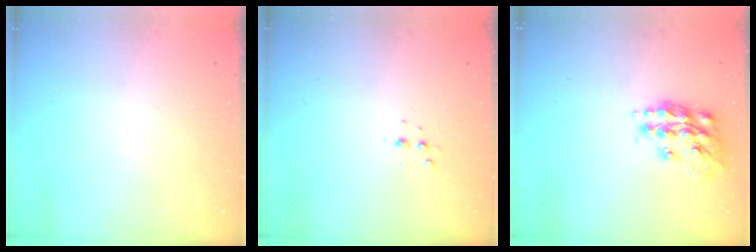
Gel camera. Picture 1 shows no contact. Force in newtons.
{"total": 3.5, "press": 3.4, "slide": 0.5}
{"total": 16.0, "press": 16.0, "slide": 1.2}